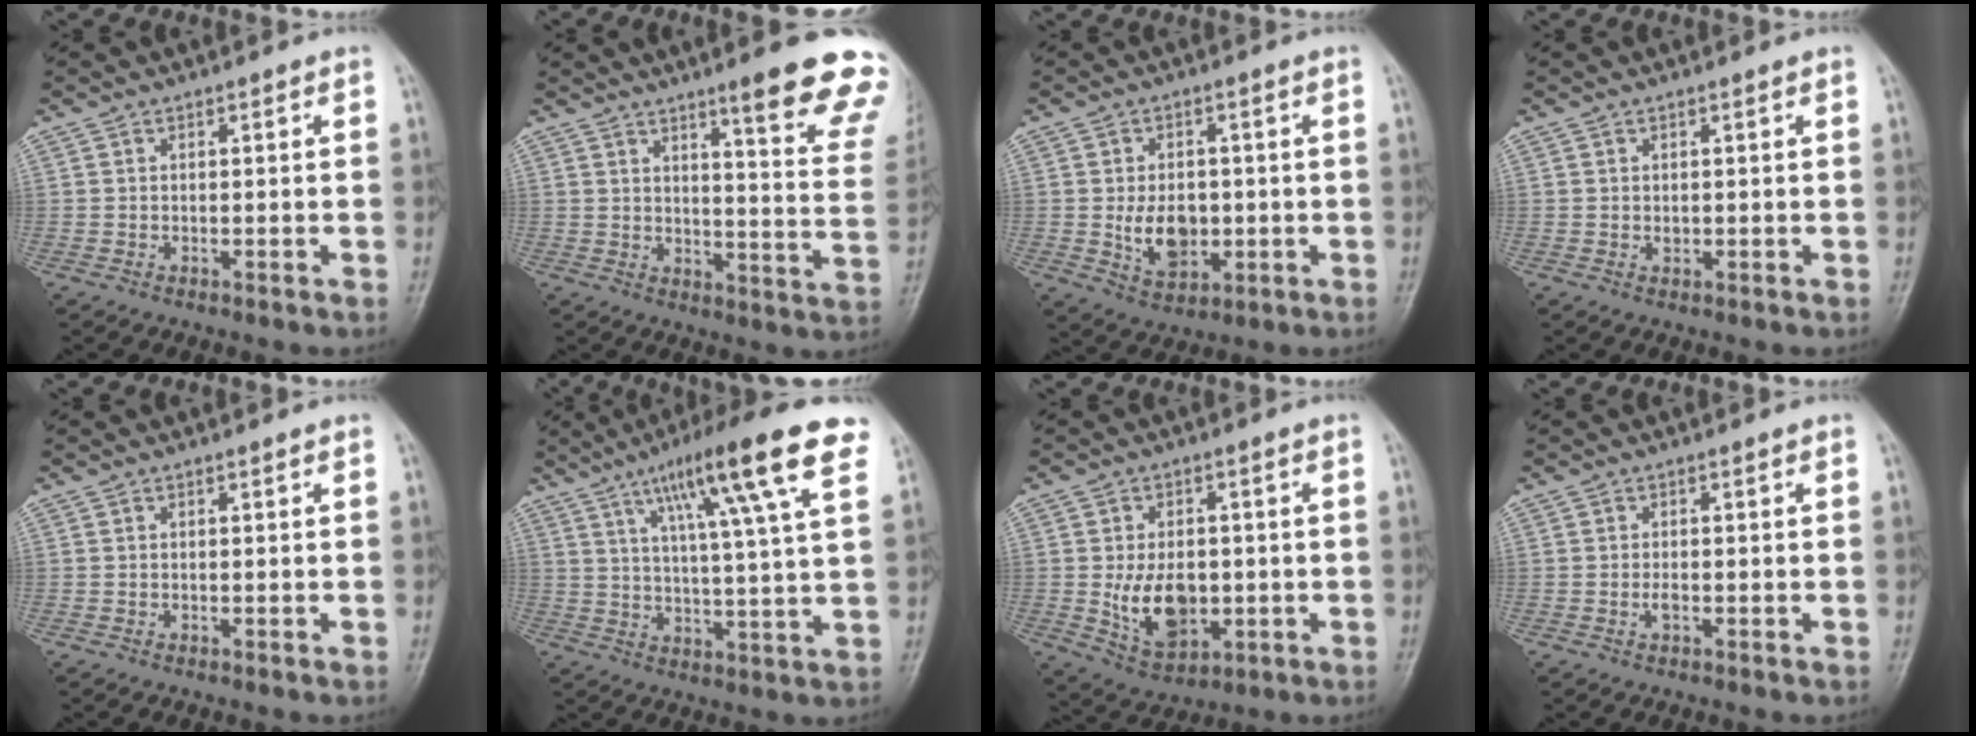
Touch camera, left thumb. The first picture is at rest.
{"total": 17.8, "force": [12.3, 2.1, 12.8], "torque": [-0.132, -0.065, 0.151]}
{"total": 7.7, "force": [-0.5, 5.3, 5.5], "torque": [-0.071, -0.007, 0.001]}
{"total": 0.8, "force": [0.3, 0.5, 0.6], "torque": [-0.007, -0.002, 0.006]}
{"total": 0.0}
{"total": 17.5, "force": [9.2, 1.8, 14.8], "torque": [-0.226, -0.019, 0.136]}
{"total": 9.8, "force": [-0.8, 6.4, 7.4], "torque": [-0.106, -0.008, 0.001]}
{"total": 1.2, "force": [-0.2, 0.5, 1.1], "torque": [-0.019, 0.002, -0.001]}